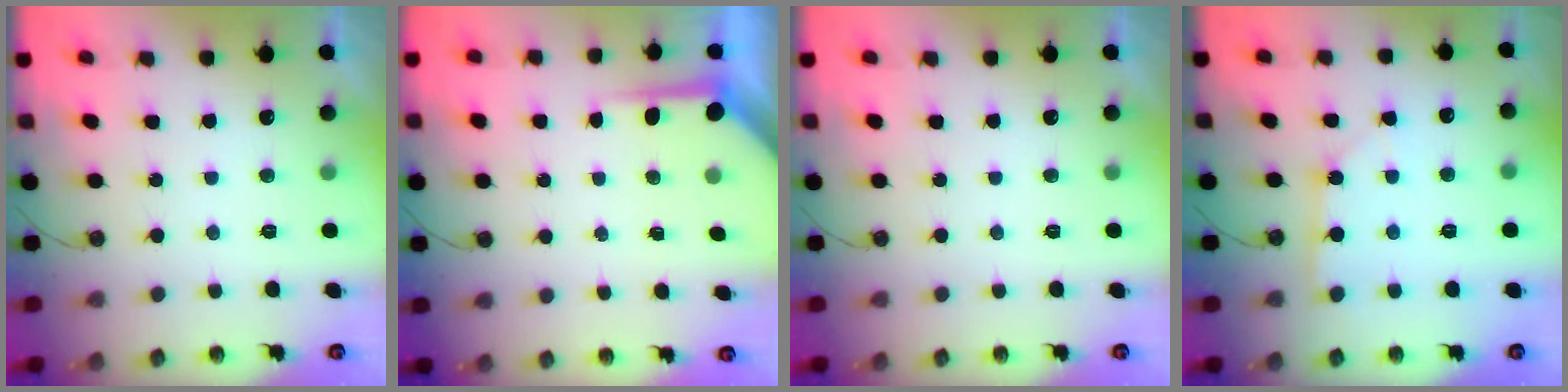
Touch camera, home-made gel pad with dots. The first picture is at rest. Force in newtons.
{"total": 4.8, "press": 4.8, "slide": 0.2}
{"total": 0.0}
{"total": 2.5, "press": 2.5, "slide": 0.2}